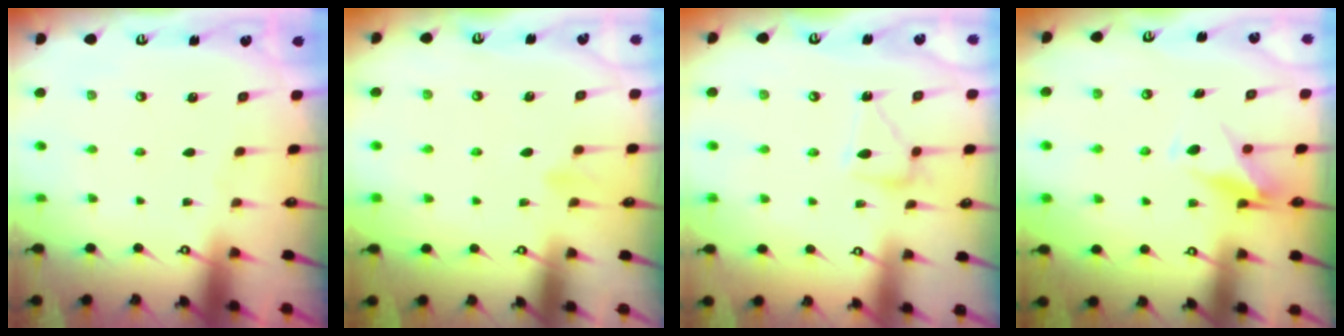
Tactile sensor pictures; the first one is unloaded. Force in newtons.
{"total": 6.3, "press": 6.2, "slide": 1.3}
{"total": 13.0, "press": 12.9, "slide": 0.7}
{"total": 9.7, "press": 9.7, "slide": 0.7}